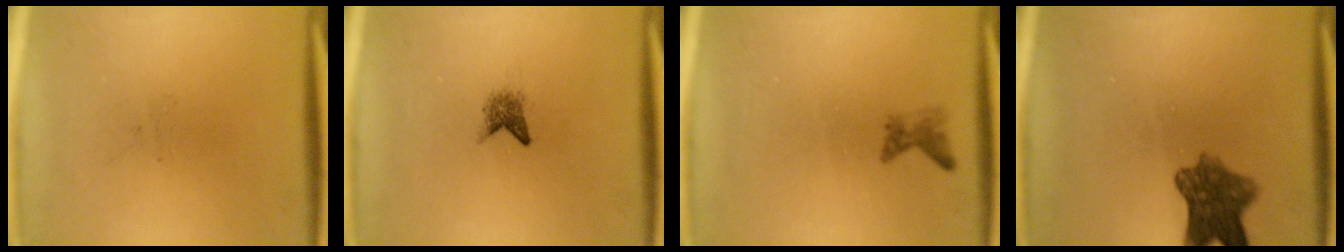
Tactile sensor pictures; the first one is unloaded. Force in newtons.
{"total": 1.8}
{"total": 1.2}
{"total": 7.3}